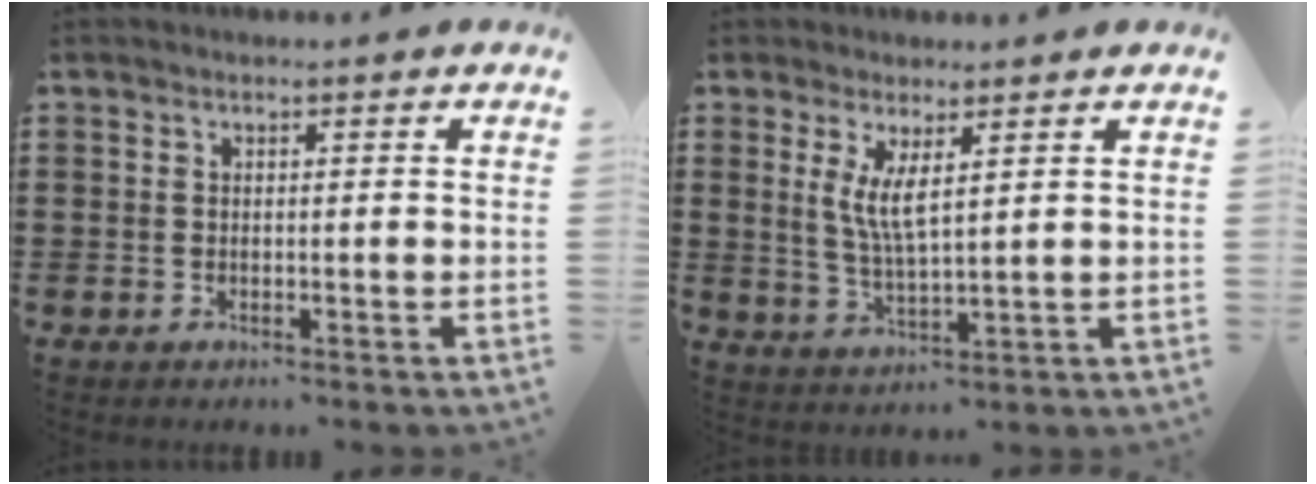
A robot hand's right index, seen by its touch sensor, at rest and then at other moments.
{"total": 4.7, "force": [1.9, 1.0, 4.2], "torque": [-0.089, -0.002, 0.033]}